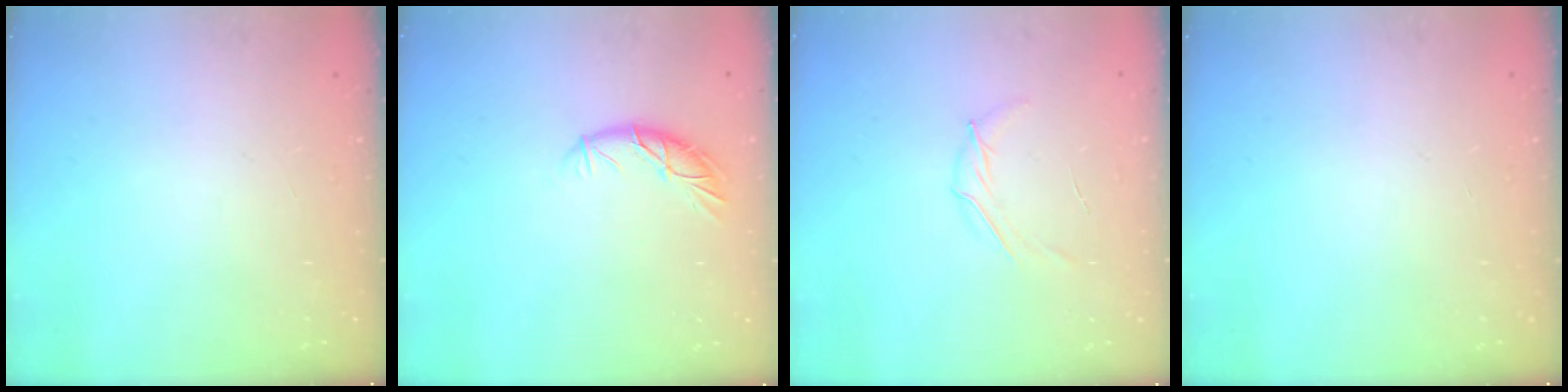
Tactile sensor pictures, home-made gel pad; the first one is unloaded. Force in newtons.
{"total": 8.1, "press": 8.1, "slide": 0.4}
{"total": 5.2, "press": 5.0, "slide": 1.3}
{"total": 0.0}